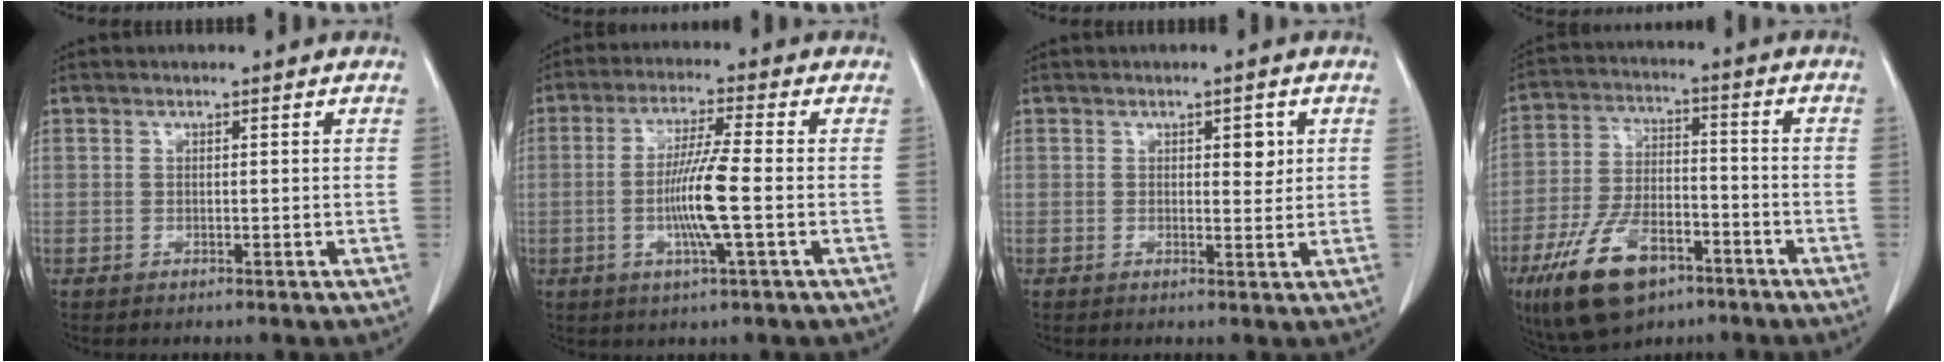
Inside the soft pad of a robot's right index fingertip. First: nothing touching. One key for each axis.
{"total": 8.5, "fx": -1.5, "fy": -0.5, "fz": 8.4, "tx": -0.163, "ty": -0.008, "tz": -0.031}
{"total": 2.7, "fx": 1.0, "fy": 1.2, "fz": 2.2, "tx": -0.026, "ty": -0.004, "tz": 0.013}
{"total": 13.7, "fx": -8.0, "fy": 6.5, "fz": 9.0, "tx": -0.183, "ty": -0.001, "tz": -0.139}